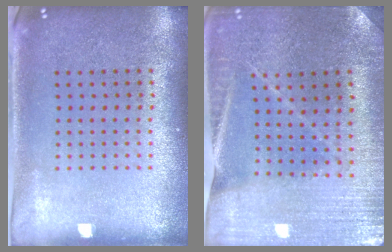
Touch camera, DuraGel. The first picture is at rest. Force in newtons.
{"total": 1.4, "press": 1.4, "slide": 0.2}